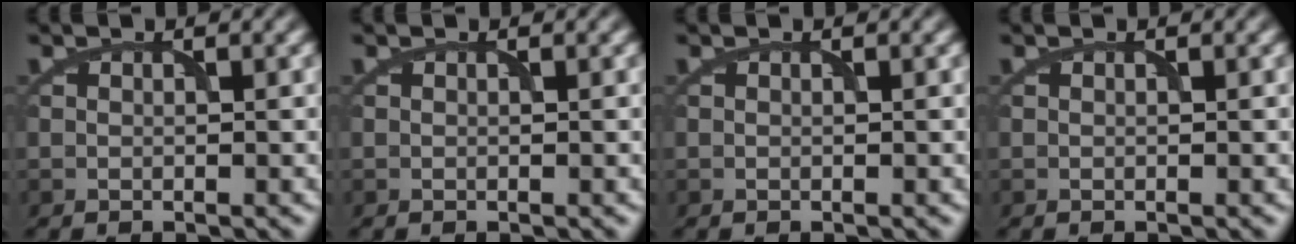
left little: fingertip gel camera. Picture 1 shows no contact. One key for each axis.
{"total": 0.0}
{"total": 0.0}
{"total": 0.0}